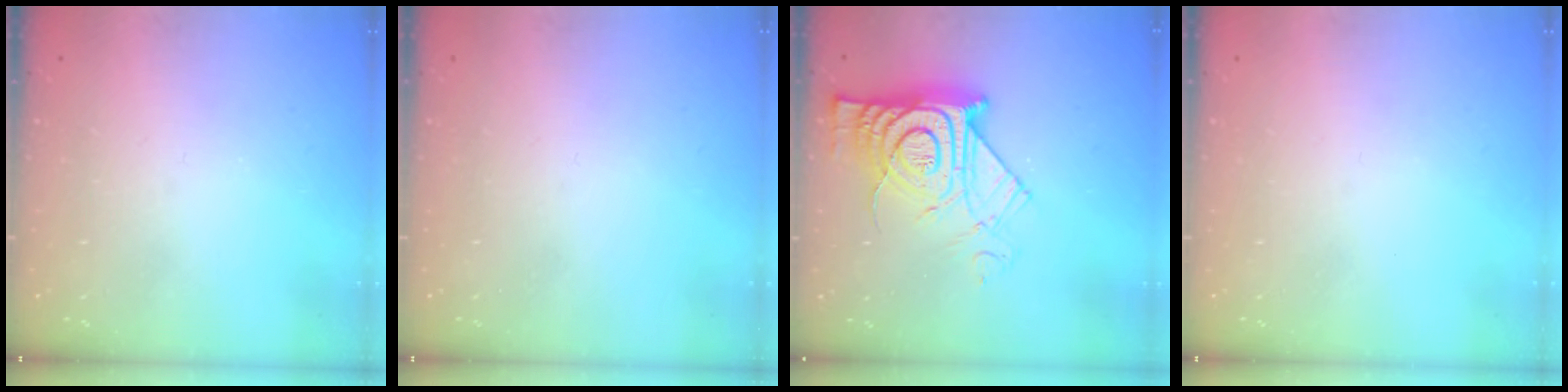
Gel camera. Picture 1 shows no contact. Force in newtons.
{"total": 1.5, "press": 1.5, "slide": 0.1}
{"total": 15.8, "press": 15.8, "slide": 1.2}
{"total": 0.0}